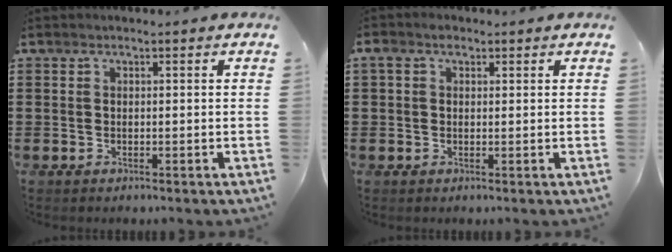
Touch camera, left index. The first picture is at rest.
{"total": 2.2, "force": [0.6, 1.5, 1.5], "torque": [-0.033, 0.010, 0.010]}